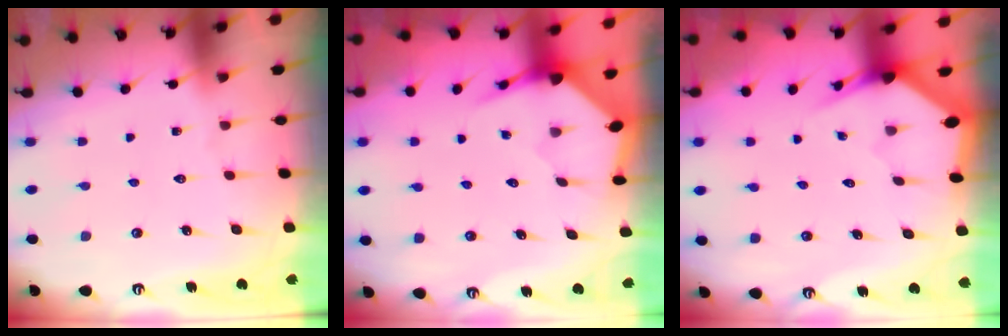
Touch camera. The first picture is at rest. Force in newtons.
{"total": 3.7, "press": 3.6, "slide": 0.4}
{"total": 3.0, "press": 3.0, "slide": 0.1}